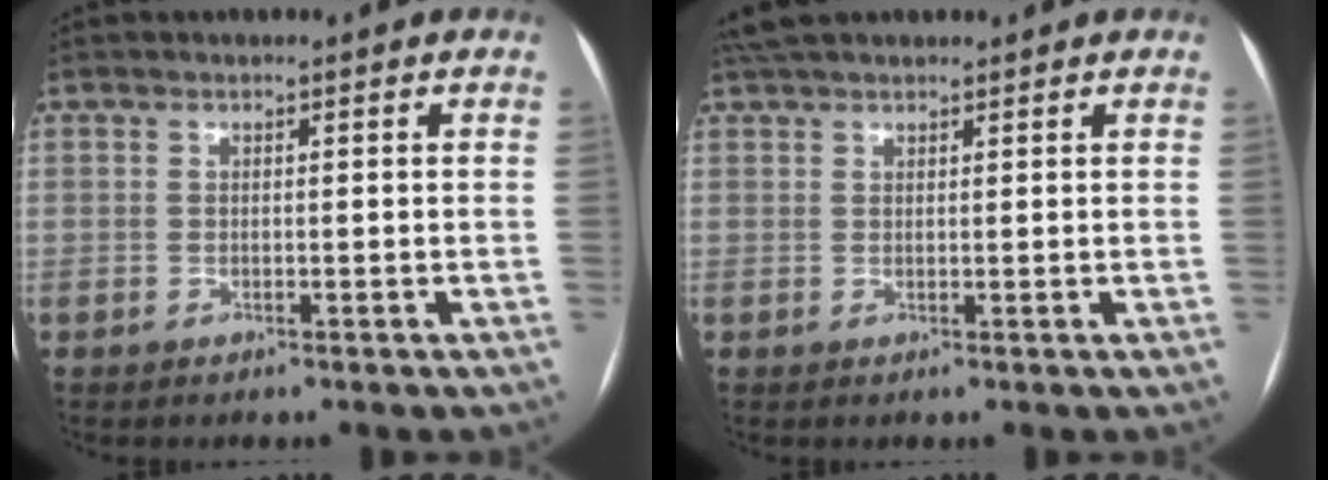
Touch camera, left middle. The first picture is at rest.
{"total": 4.8, "force": [4.1, 1.4, 2.0], "torque": [-0.034, 0.039, 0.073]}